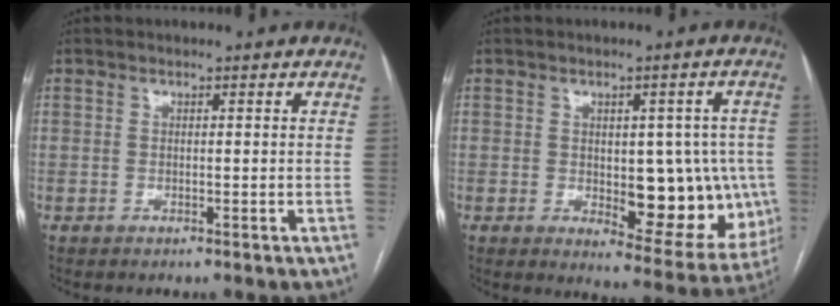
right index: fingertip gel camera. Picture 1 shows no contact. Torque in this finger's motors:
{"motor_torque": [1.01, 0.06, 0.22, 0.04]}